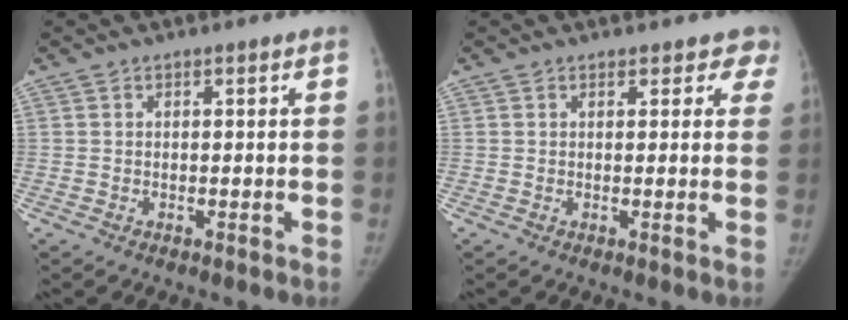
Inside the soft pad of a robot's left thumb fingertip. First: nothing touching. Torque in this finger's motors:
{"motor_torque": [-0.16, 0.14, -0.31, 0.21, 0.02]}